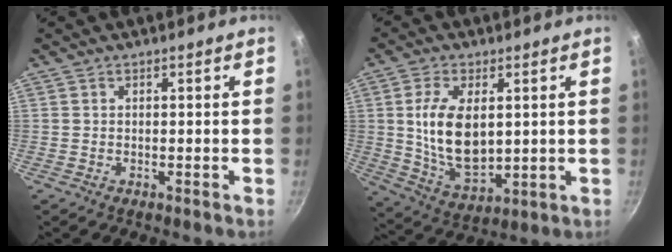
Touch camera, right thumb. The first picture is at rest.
{"total": 13.6, "force": [2.1, 7.5, 11.2], "torque": [-0.194, -0.017, 0.053]}